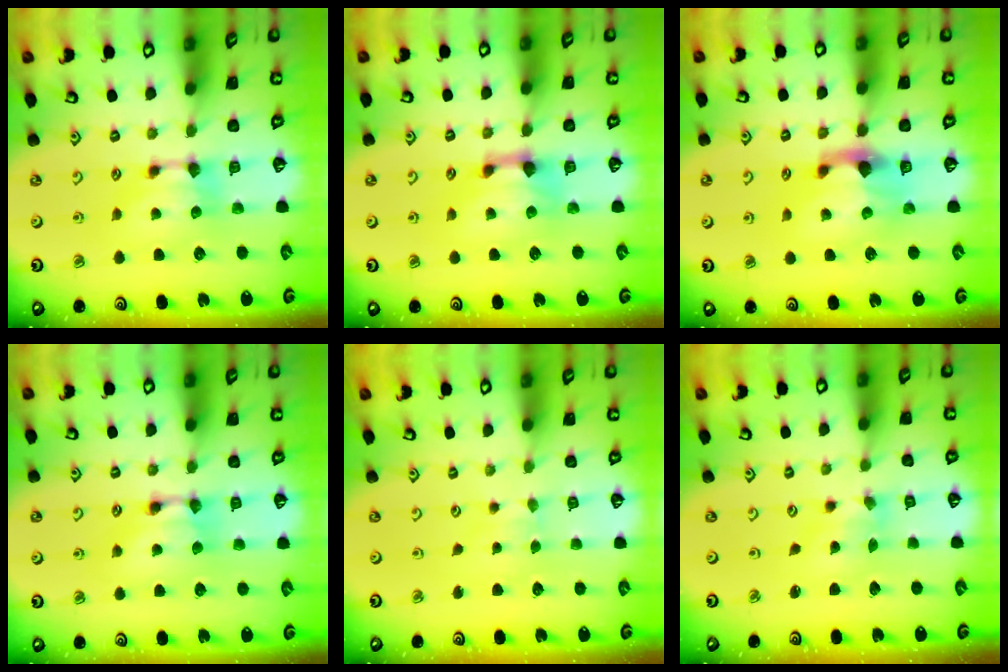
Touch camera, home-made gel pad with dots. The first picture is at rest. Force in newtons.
{"total": 1.9, "press": 1.3, "slide": 1.4}
{"total": 3.1, "press": 2.8, "slide": 1.3}
{"total": 1.6, "press": 1.6, "slide": 0.1}
{"total": 2.3, "press": 2.3, "slide": 0.1}
{"total": 1.2, "press": 0.2, "slide": 1.1}